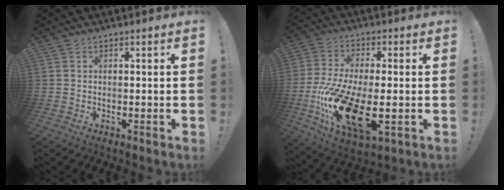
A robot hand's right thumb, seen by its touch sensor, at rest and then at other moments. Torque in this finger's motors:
{"motor_torque": [2.95, 2.06, 1.60, -1.17, 0.75]}